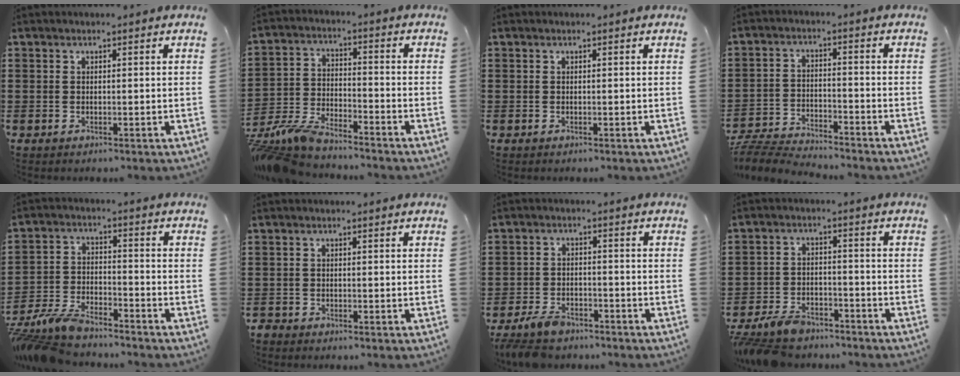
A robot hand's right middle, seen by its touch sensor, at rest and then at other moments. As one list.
[{"total": 7.3, "force": [-7.0, 0.8, 1.8], "torque": [-0.056, -0.002, -0.142]}, {"total": 0.0}, {"total": 5.3, "force": [-5.2, 0.5, 0.6], "torque": [-0.023, 0.004, -0.109]}, {"total": 7.9, "force": [-7.5, 1.4, 2.2], "torque": [-0.066, 0.004, -0.151]}, {"total": 1.6, "force": [-1.5, 0.5, -0.1], "torque": [-0.002, 0.002, -0.035]}, {"total": 4.4, "force": [-4.0, 1.4, 1.3], "torque": [-0.039, 0.004, -0.085]}, {"total": 5.9, "force": [-5.5, 1.5, 1.5], "torque": [-0.052, 0.002, -0.115]}]